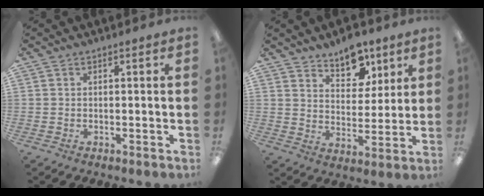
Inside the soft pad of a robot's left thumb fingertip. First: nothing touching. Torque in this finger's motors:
{"motor_torque": [0.10, 0.12, -0.18, -0.18, 0.04]}